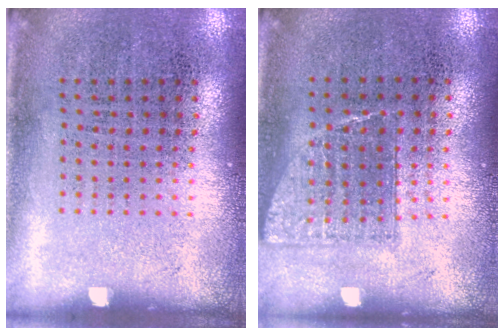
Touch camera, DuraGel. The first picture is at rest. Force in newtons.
{"total": 0.8, "press": 0.7, "slide": 0.2}